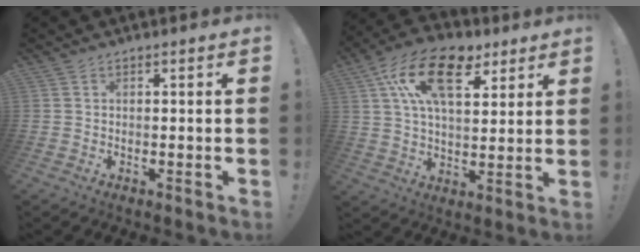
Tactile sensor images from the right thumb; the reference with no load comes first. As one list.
[{"total": 18.3, "force": [8.3, 9.8, 13.0], "torque": [-0.224, -0.024, 0.149]}]